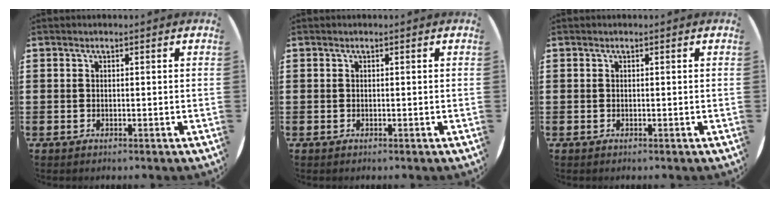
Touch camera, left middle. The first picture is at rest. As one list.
[{"total": 0.0}, {"total": 0.0}]